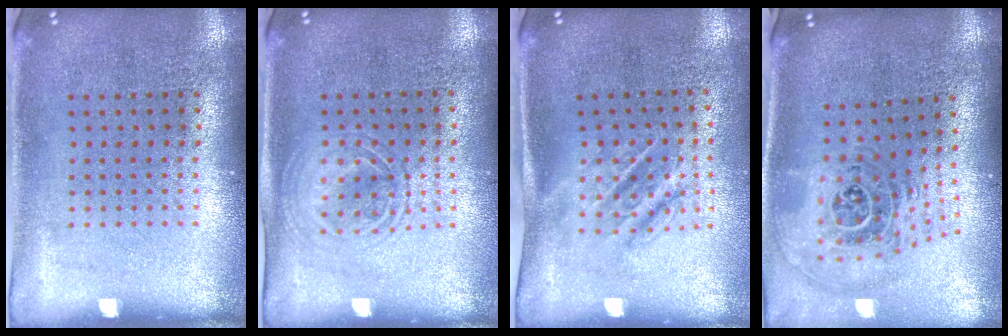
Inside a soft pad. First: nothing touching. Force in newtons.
{"total": 1.5, "press": 1.3, "slide": 0.6}
{"total": 1.7, "press": 1.3, "slide": 1.1}
{"total": 1.8, "press": 1.5, "slide": 1.1}